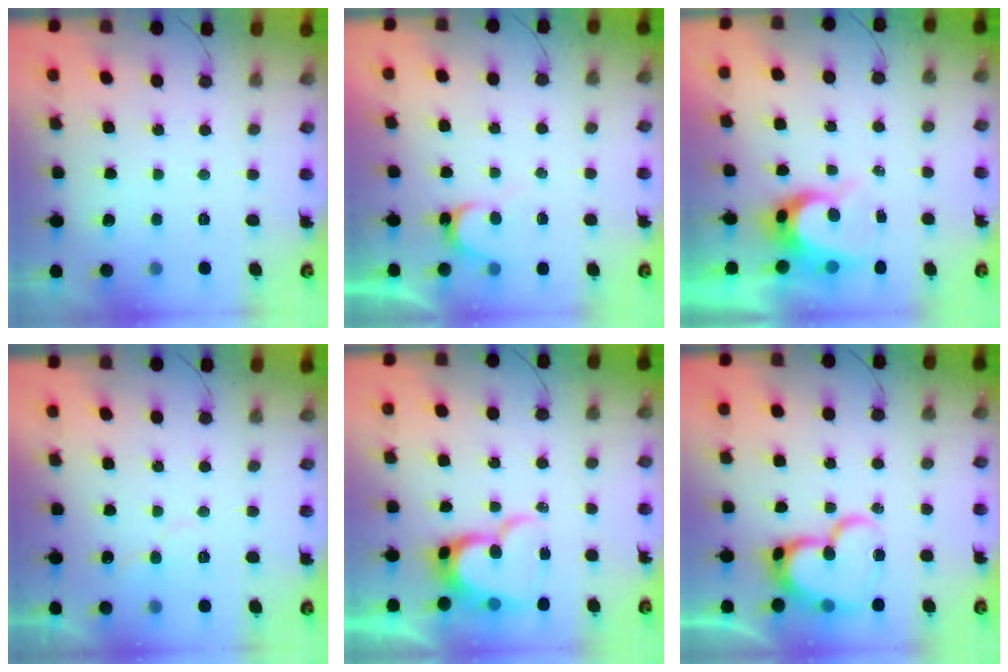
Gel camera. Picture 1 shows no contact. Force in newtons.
{"total": 5.8, "press": 5.8, "slide": 0.4}
{"total": 8.3, "press": 8.3, "slide": 0.7}
{"total": 6.8, "press": 6.8, "slide": 0.5}
{"total": 14.0, "press": 13.9, "slide": 1.4}
{"total": 16.8, "press": 16.7, "slide": 1.9}